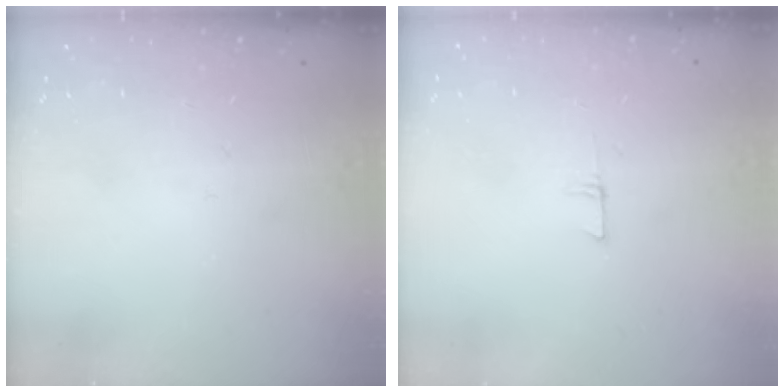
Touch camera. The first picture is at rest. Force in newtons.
{"total": 5.1, "press": 5.1, "slide": 0.4}